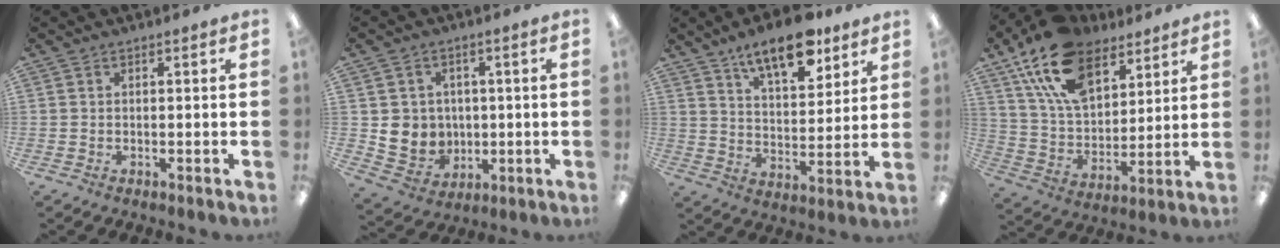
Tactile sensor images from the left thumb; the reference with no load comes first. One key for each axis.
{"total": 6.6, "fx": 1.5, "fy": 6.4, "fz": 0.3, "tx": -0.016, "ty": -0.006, "tz": 0.039}
{"total": 14.0, "fx": 10.1, "fy": 5.6, "fz": 8.0, "tx": -0.114, "ty": -0.050, "tz": 0.172}
{"total": 19.2, "fx": 12.3, "fy": 10.4, "fz": 10.5, "tx": -0.204, "ty": -0.045, "tz": 0.228}